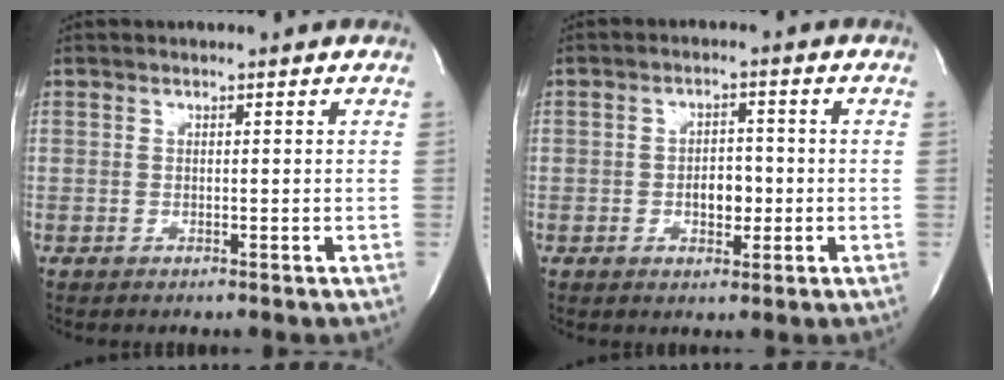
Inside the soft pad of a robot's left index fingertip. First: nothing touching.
{"total": 3.5, "force": [-1.0, 2.0, 2.7], "torque": [-0.044, -0.001, -0.010]}